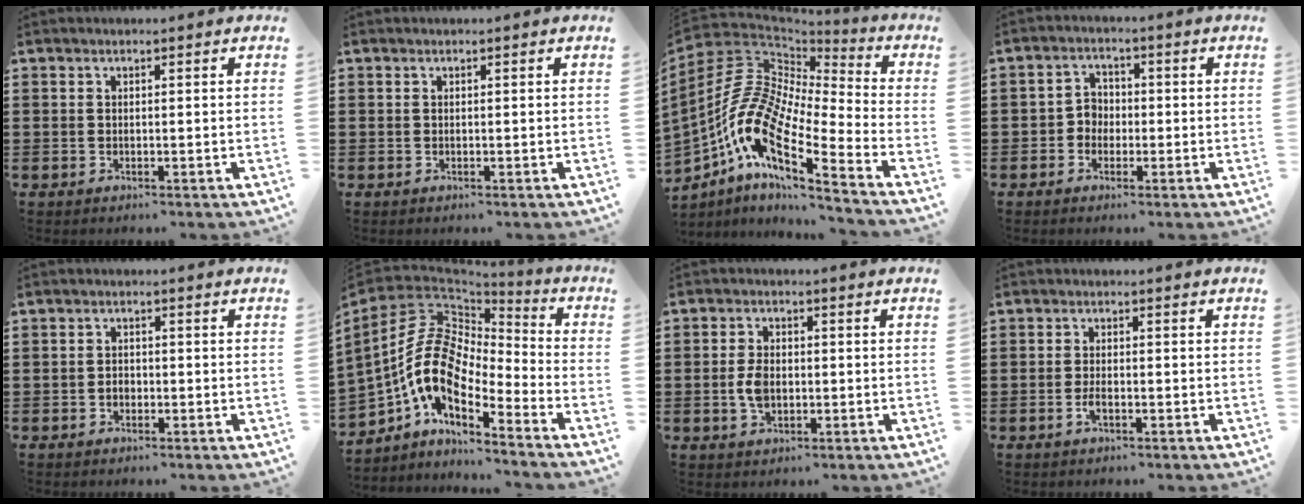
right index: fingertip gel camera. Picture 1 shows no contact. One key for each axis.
{"total": 0.0}
{"total": 13.5, "fx": -7.4, "fy": 4.9, "fz": 10.2, "tx": -0.242, "ty": -0.012, "tz": -0.158}
{"total": 3.0, "fx": -1.0, "fy": 2.6, "fz": 1.1, "tx": -0.031, "ty": 0.009, "tz": -0.024}
{"total": 1.4, "fx": -0.5, "fy": 1.1, "fz": 0.8, "tx": -0.018, "ty": 0.002, "tz": -0.012}
{"total": 12.4, "fx": -3.5, "fy": 7.4, "fz": 9.3, "tx": -0.222, "ty": 0.001, "tz": -0.076}
{"total": 4.1, "fx": -0.5, "fy": 2.5, "fz": 3.2, "tx": -0.076, "ty": 0.000, "tz": -0.013}
{"total": 1.8, "fx": -0.8, "fy": 0.6, "fz": 1.5, "tx": -0.035, "ty": -0.002, "tz": -0.016}